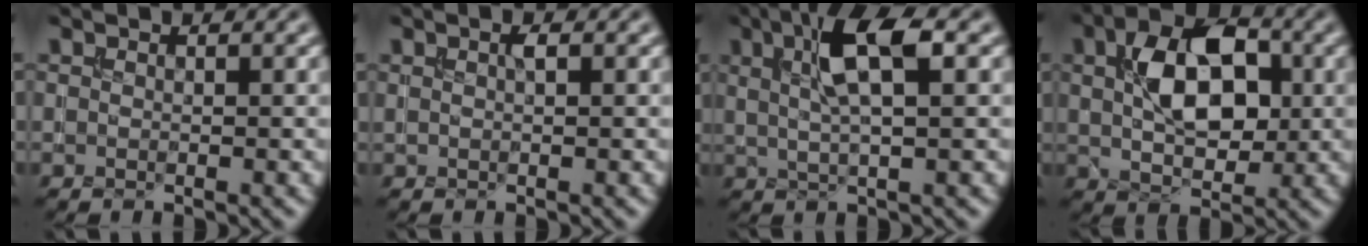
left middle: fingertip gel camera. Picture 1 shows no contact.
{"total": 0.9, "force": [0.4, 0.2, 0.8], "torque": [-0.017, 0.004, 0.007]}
{"total": 5.8, "force": [1.9, 1.6, 5.3], "torque": [-0.098, 0.007, 0.031]}
{"total": 7.8, "force": [1.7, 4.6, 6.1], "torque": [-0.099, 0.011, 0.024]}